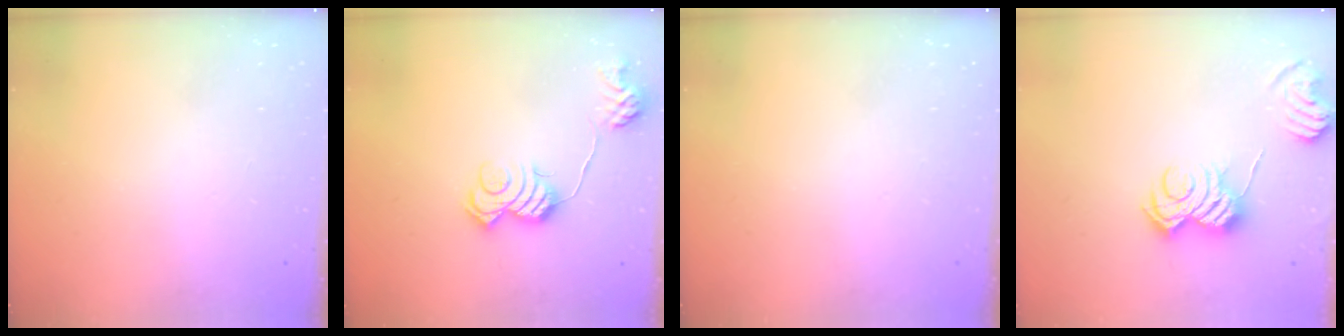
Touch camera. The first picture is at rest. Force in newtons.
{"total": 13.0, "press": 13.0, "slide": 0.4}
{"total": 0.0}
{"total": 9.7, "press": 9.6, "slide": 0.8}